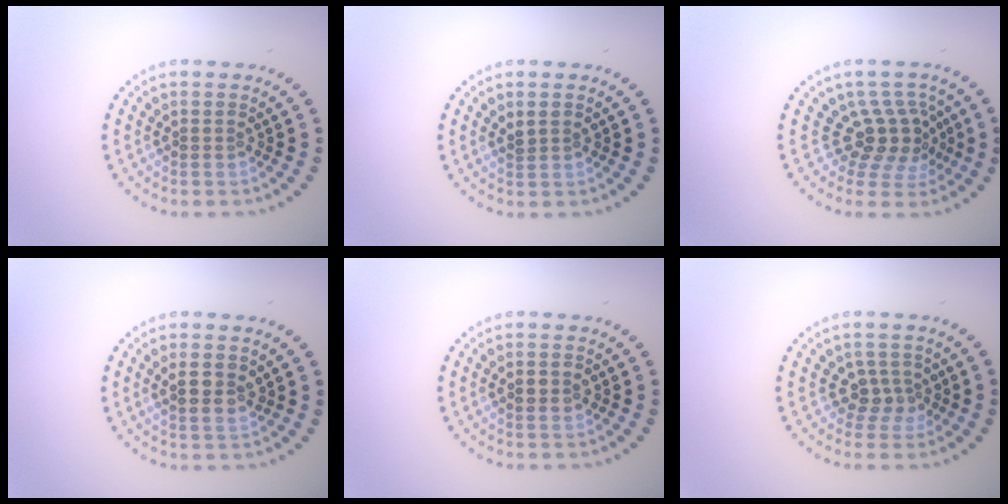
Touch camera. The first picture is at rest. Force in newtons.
{"total": 1.2, "press": 1.1, "slide": 0.3}
{"total": 3.6, "press": 2.8, "slide": 2.3}
{"total": 2.6, "press": 2.5, "slide": 0.7}
{"total": 1.8, "press": 1.8, "slide": 0.1}
{"total": 2.4, "press": 2.1, "slide": 1.0}